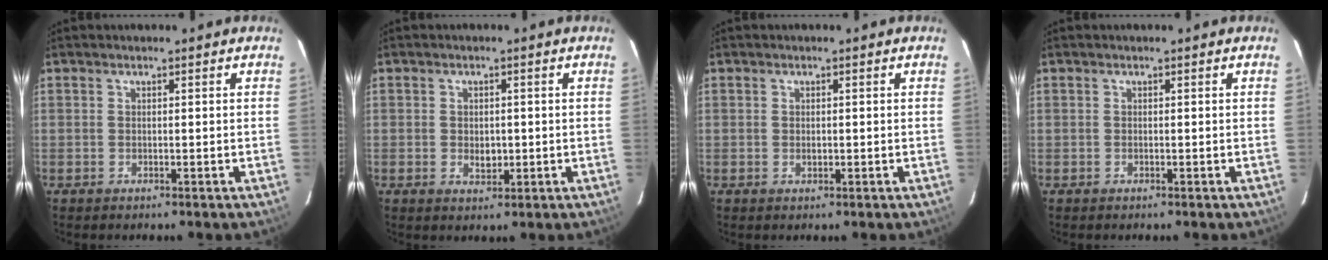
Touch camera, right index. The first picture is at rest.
{"total": 3.0, "force": [-0.4, 2.2, 2.1], "torque": [-0.034, -0.001, -0.004]}
{"total": 1.0, "force": [-0.1, 0.7, 0.6], "torque": [-0.009, 0.000, 0.000]}
{"total": 0.0}